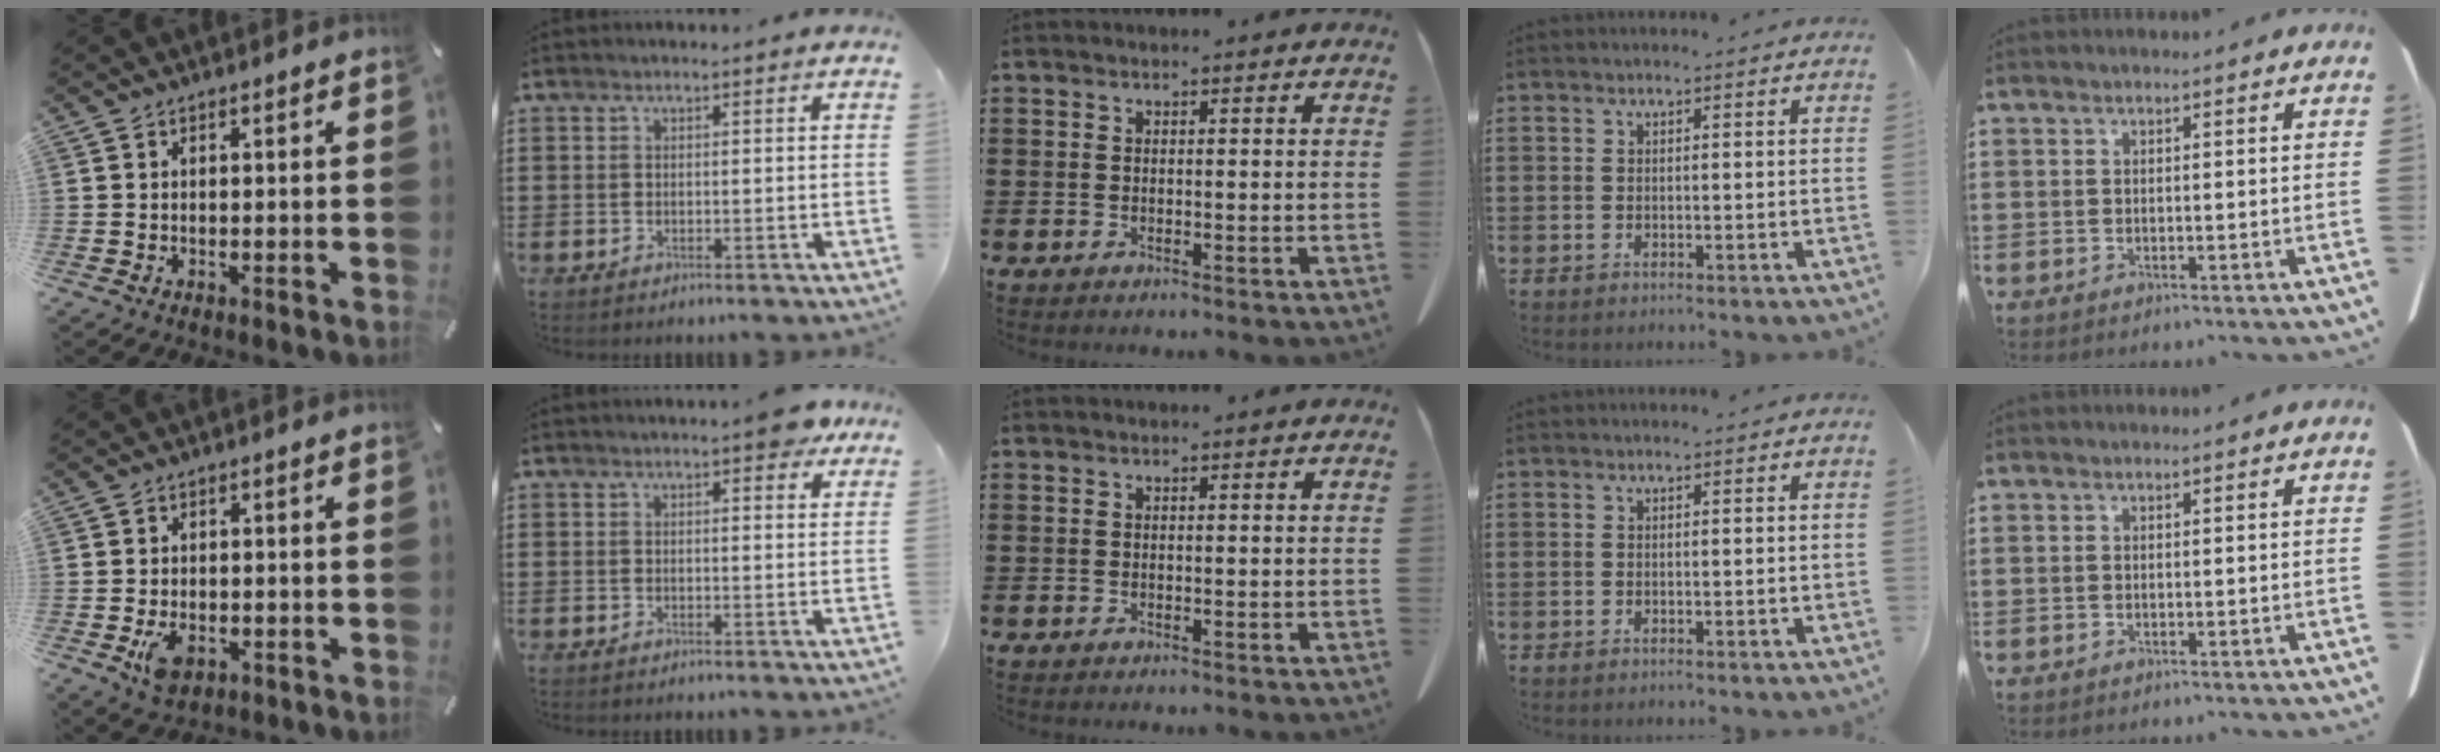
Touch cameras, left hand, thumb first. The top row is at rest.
{"thumb": {"total": 5.0, "force": [-1.7, 3.4, 3.3], "torque": [-0.082, -0.001, -0.033]}, "index": {"total": 3.7, "force": [2.8, 1.0, 2.2], "torque": [-0.027, -0.005, 0.046]}}